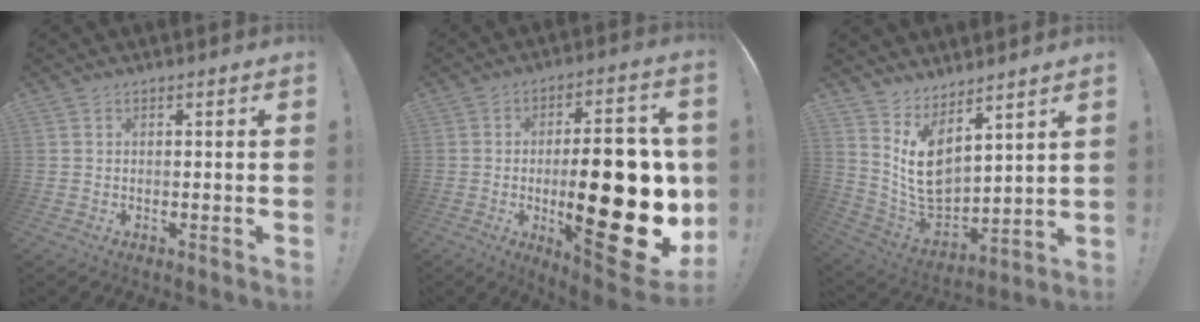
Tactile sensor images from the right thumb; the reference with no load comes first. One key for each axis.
{"total": 29.3, "fx": -2.7, "fy": 10.8, "fz": 27.1, "tx": -0.413, "ty": -0.005, "tz": -0.029}
{"total": 11.1, "fx": 5.6, "fy": 7.3, "fz": 6.2, "tx": -0.116, "ty": -0.062, "tz": 0.115}